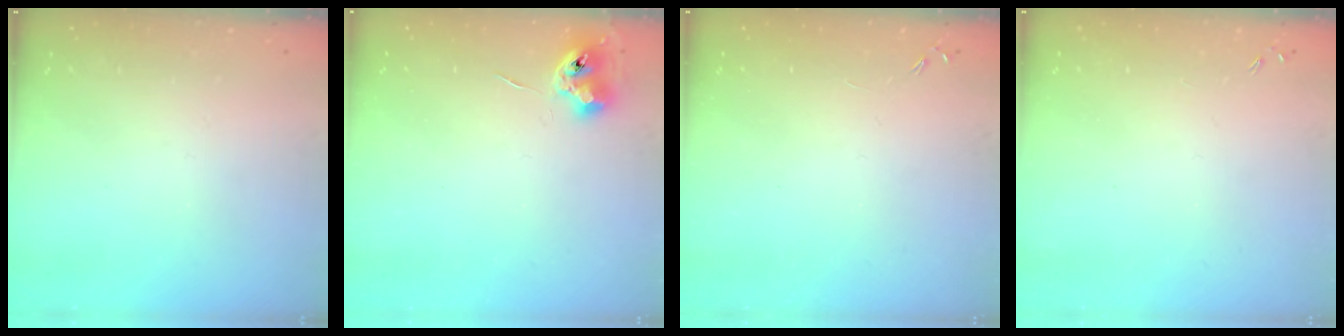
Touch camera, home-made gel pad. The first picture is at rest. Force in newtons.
{"total": 7.8, "press": 7.8, "slide": 0.4}
{"total": 0.0}
{"total": 0.0}